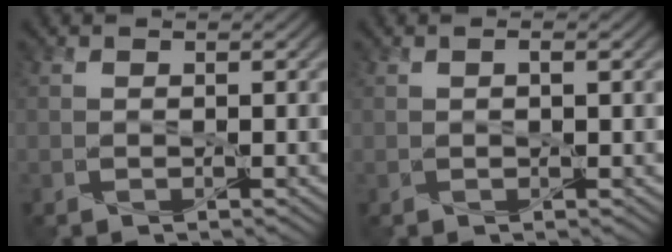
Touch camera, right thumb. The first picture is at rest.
{"total": 0.7, "force": [0.3, 0.2, 0.6], "torque": [-0.008, -0.002, 0.008]}